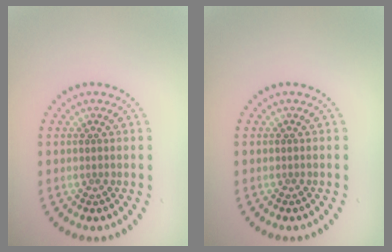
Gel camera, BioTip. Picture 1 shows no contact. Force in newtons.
{"total": 0.0}